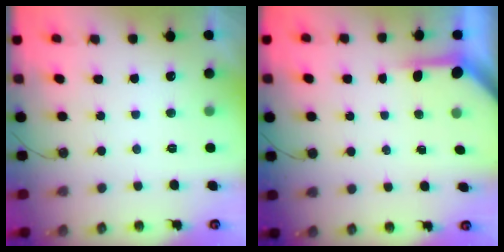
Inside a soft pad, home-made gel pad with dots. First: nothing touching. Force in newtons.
{"total": 3.8, "press": 3.8, "slide": 0.4}